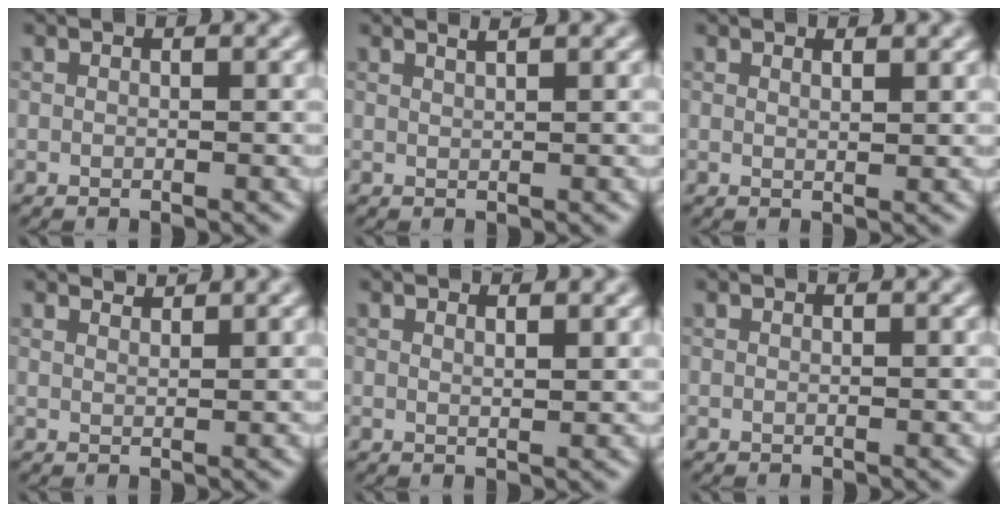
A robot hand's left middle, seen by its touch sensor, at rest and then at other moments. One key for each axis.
{"total": 1.2, "fx": 1.0, "fy": 0.3, "fz": 0.7, "tx": -0.004, "ty": 0.002, "tz": 0.002}
{"total": 1.0, "fx": 0.8, "fy": 0.3, "fz": 0.6, "tx": -0.007, "ty": -0.001, "tz": 0.007}
{"total": 1.7, "fx": 1.7, "fy": 0.0, "fz": 0.1, "tx": -0.004, "ty": 0.001, "tz": 0.020}
{"total": 1.4, "fx": 1.0, "fy": 0.4, "fz": 0.9, "tx": -0.011, "ty": 0.000, "tz": 0.008}
{"total": 0.0}